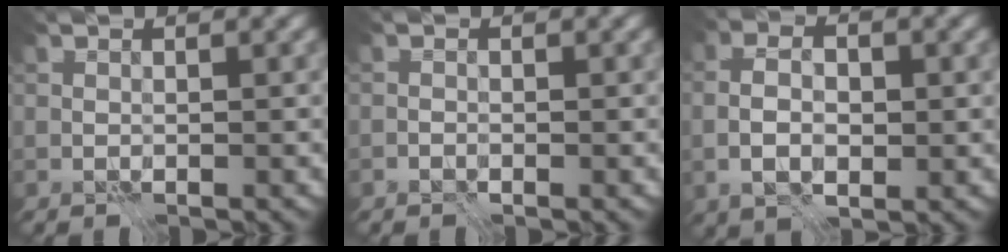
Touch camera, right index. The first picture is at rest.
{"total": 0.7, "force": [-0.6, 0.2, 0.2], "torque": [0.002, 0.010, -0.010]}
{"total": 3.8, "force": [-0.4, 2.1, 3.1], "torque": [-0.058, 0.004, -0.010]}